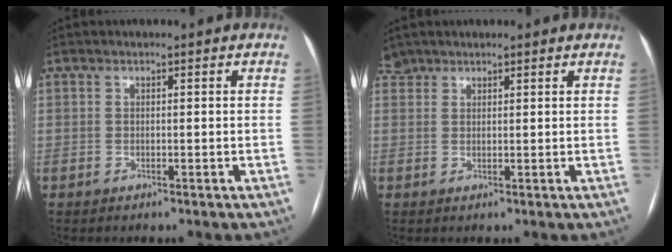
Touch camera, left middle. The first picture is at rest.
{"total": 3.0, "force": [2.6, 1.5, -0.3], "torque": [0.011, 0.015, 0.041]}